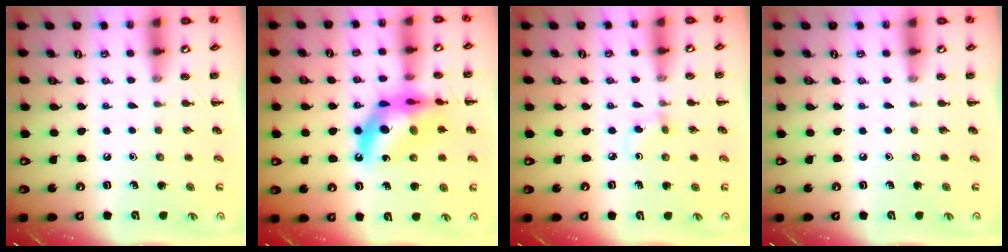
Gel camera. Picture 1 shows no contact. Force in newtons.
{"total": 16.4, "press": 15.9, "slide": 4.0}
{"total": 3.5, "press": 3.2, "slide": 1.5}
{"total": 0.0}